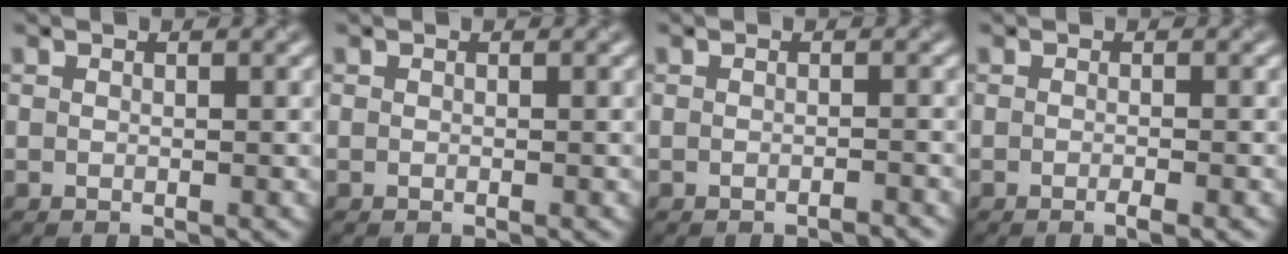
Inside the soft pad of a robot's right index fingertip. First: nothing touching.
{"total": 0.0}
{"total": 1.2, "force": [-0.8, 0.3, 0.8], "torque": [-0.005, 0.001, -0.010]}
{"total": 1.3, "force": [-0.6, 0.4, 1.1], "torque": [-0.012, -0.003, -0.010]}